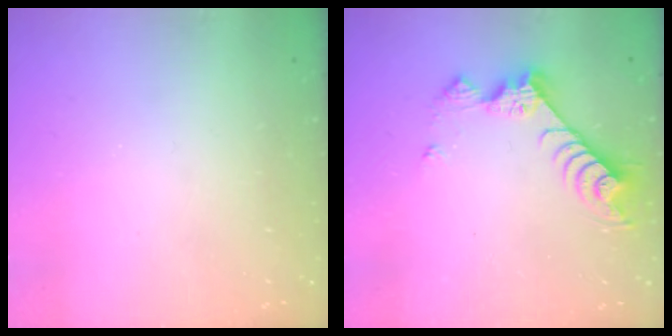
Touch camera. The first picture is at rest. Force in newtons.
{"total": 9.3, "press": 9.3, "slide": 0.4}